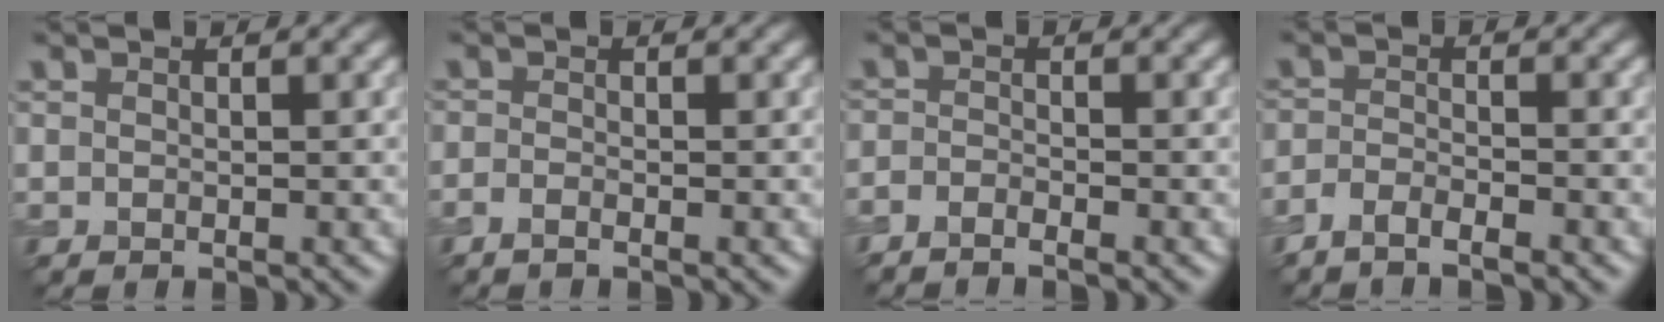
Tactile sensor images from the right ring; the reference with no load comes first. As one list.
[{"total": 0.8, "force": [-0.7, 0.0, 0.3], "torque": [-0.009, -0.003, -0.018]}, {"total": 1.9, "force": [-1.9, -0.1, 0.3], "torque": [-0.012, -0.003, -0.041]}, {"total": 1.8, "force": [-1.7, 0.2, 0.6], "torque": [-0.014, -0.004, -0.039]}]